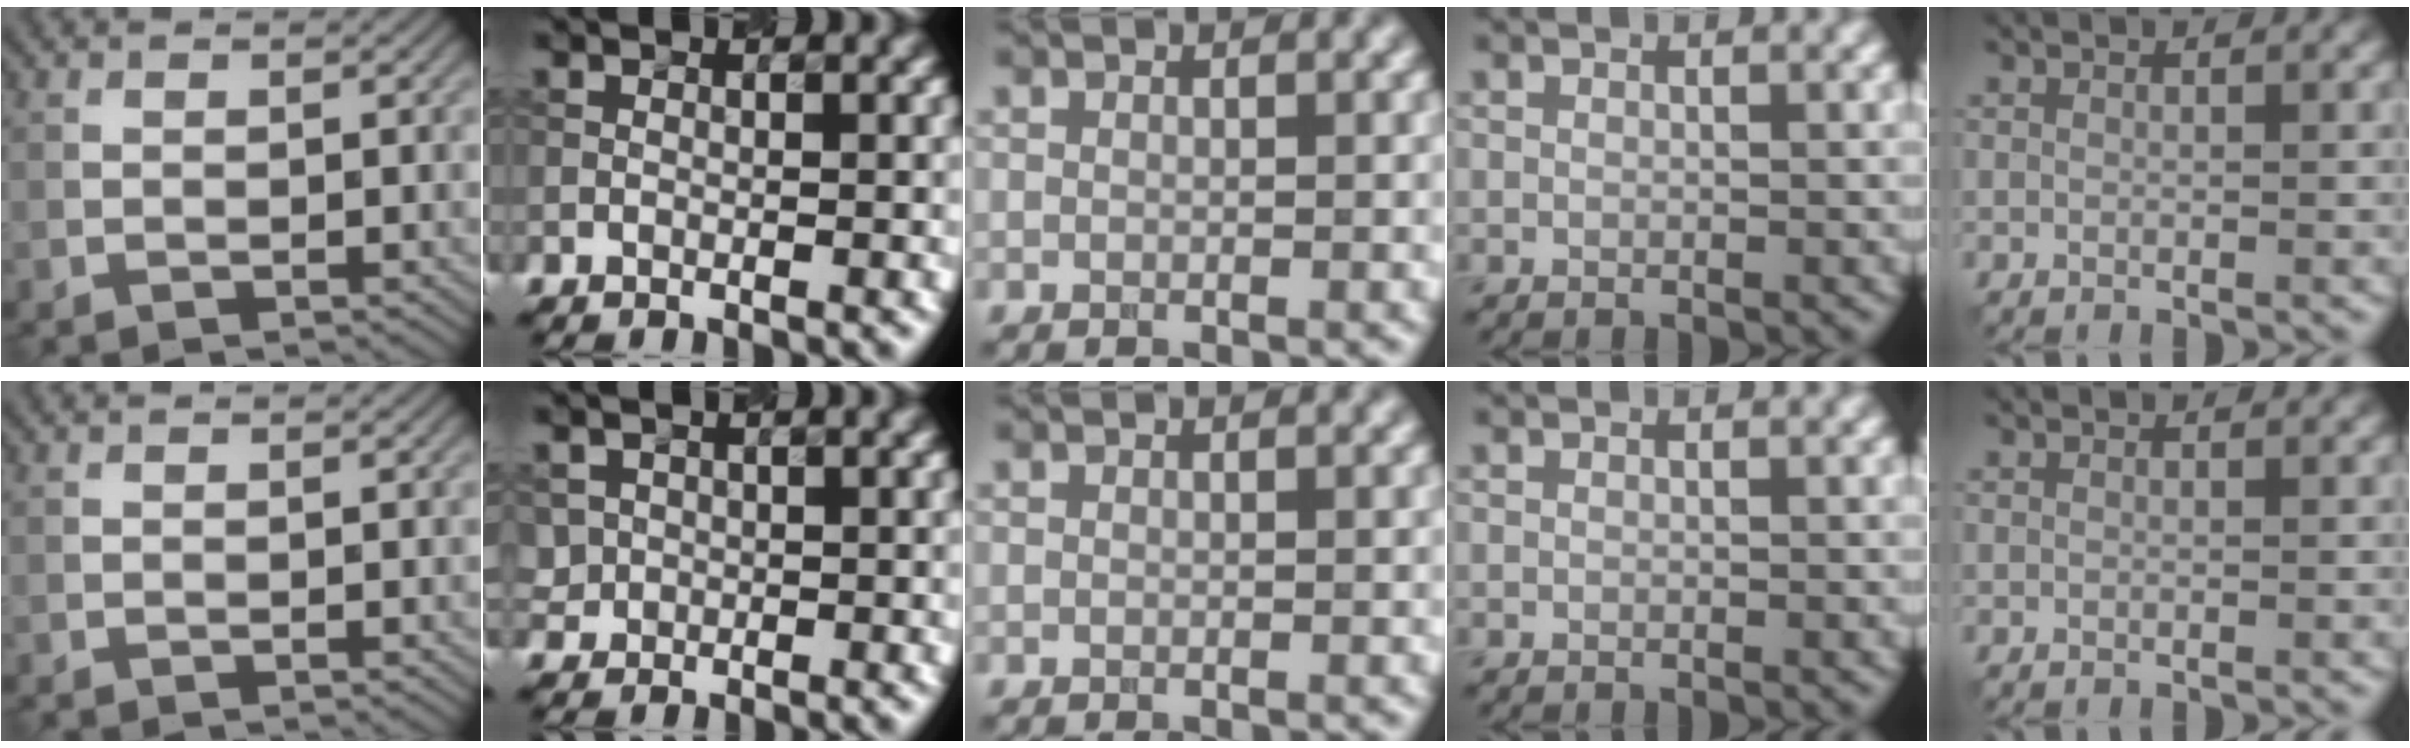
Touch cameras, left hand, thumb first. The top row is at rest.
{"index": {"total": 1.6, "force": [0.2, 1.6, -0.1], "torque": [0.004, -0.001, 0.005]}}